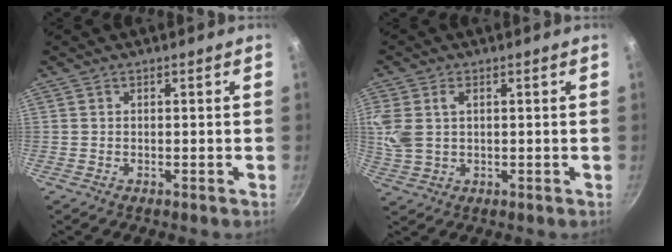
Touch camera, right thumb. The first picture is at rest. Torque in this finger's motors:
{"motor_torque": [-0.31, 0.96, 0.75, 0.33, 0.08]}